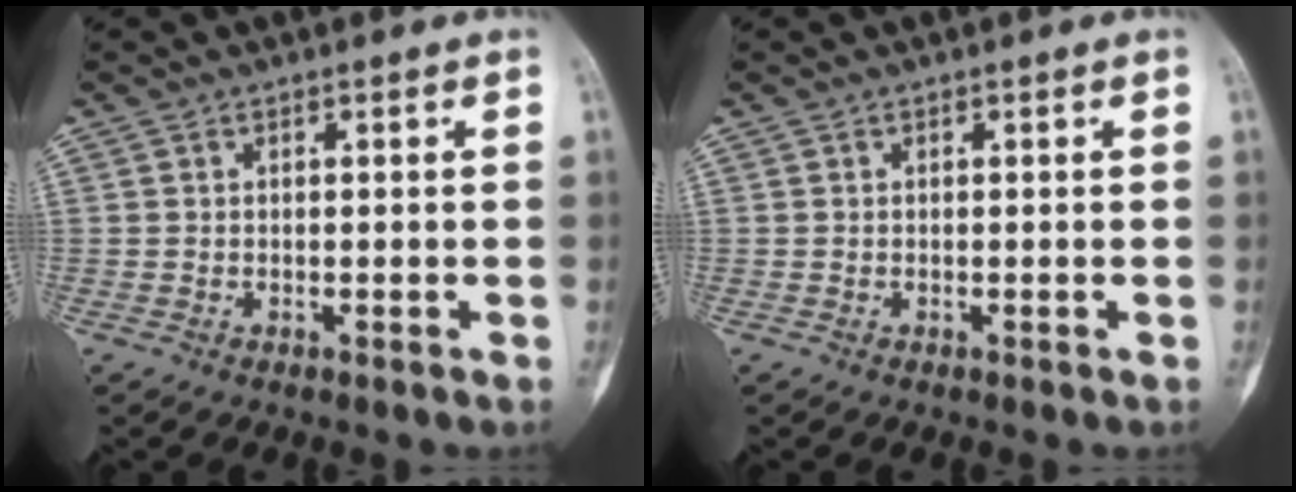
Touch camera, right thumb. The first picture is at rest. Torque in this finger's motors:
{"motor_torque": [0.01, 0.00, 0.00, 0.00, 0.00]}